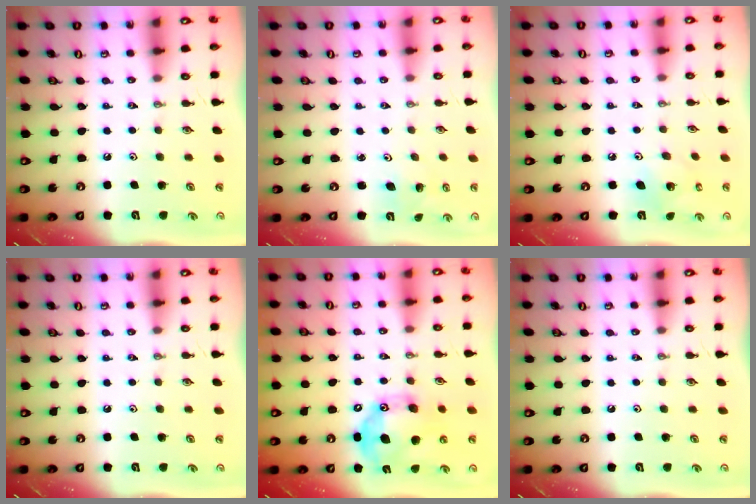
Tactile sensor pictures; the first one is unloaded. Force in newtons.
{"total": 2.0, "press": 2.0, "slide": 0.1}
{"total": 5.9, "press": 5.9, "slide": 0.2}
{"total": 0.0}
{"total": 17.5, "press": 17.5, "slide": 0.4}
{"total": 0.0}